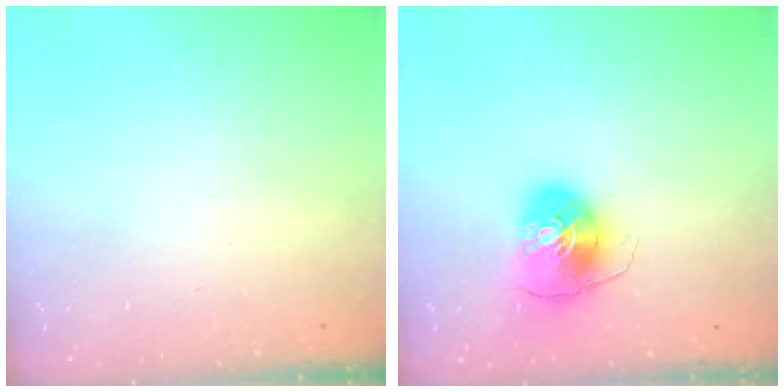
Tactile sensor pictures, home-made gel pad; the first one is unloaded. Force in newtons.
{"total": 8.5, "press": 8.4, "slide": 0.7}